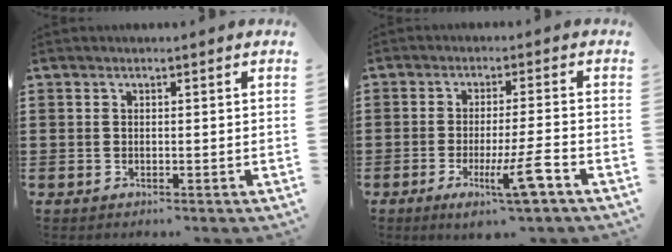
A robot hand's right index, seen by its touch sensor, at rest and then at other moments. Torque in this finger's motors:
{"motor_torque": [1.38, -0.76, 0.56, 0.16]}